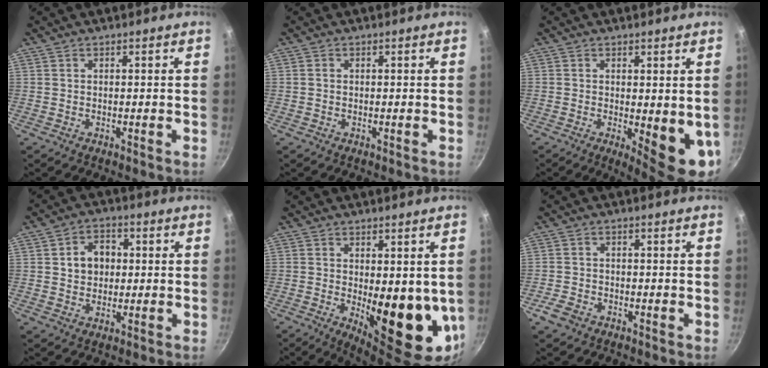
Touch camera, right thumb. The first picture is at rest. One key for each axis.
{"total": 0.7, "fx": 0.0, "fy": 0.6, "fz": 0.3, "tx": -0.004, "ty": 0.003, "tz": -0.001}
{"total": 8.8, "fx": -0.6, "fy": 3.1, "fz": 8.2, "tx": -0.092, "ty": -0.015, "tz": 0.001}
{"total": 6.8, "fx": 0.9, "fy": 5.5, "fz": 3.9, "tx": -0.032, "ty": 0.009, "tz": 0.009}
{"total": 14.8, "fx": -0.8, "fy": 6.1, "fz": 13.5, "tx": -0.160, "ty": -0.033, "tz": 0.005}
{"total": 3.1, "fx": -2.0, "fy": 1.9, "fz": 1.4, "tx": -0.031, "ty": 0.012, "tz": -0.038}